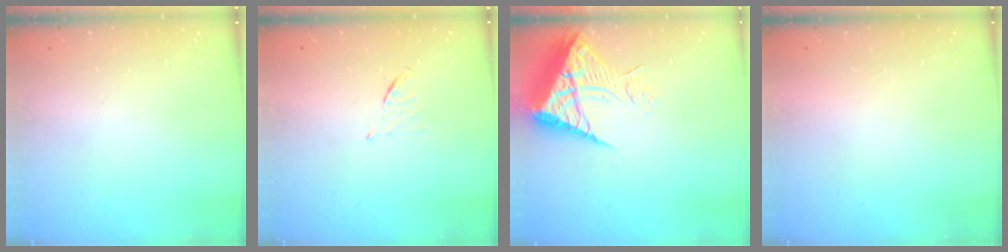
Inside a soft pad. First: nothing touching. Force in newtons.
{"total": 5.2, "press": 5.1, "slide": 0.8}
{"total": 9.7, "press": 9.6, "slide": 0.8}
{"total": 1.5, "press": 1.5, "slide": 0.1}